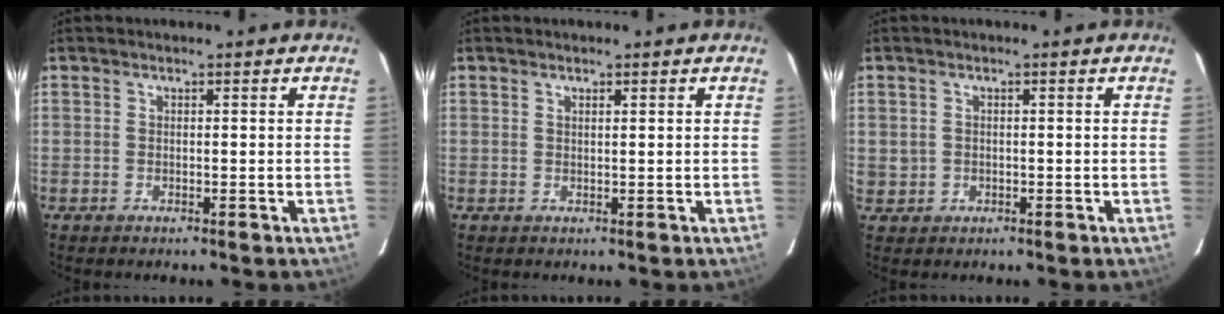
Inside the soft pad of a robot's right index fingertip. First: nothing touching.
{"total": 0.6, "force": [0.5, 0.0, 0.4], "torque": [-0.007, 0.001, 0.009]}
{"total": 2.2, "force": [0.0, 2.2, 0.5], "torque": [-0.008, 0.003, 0.007]}